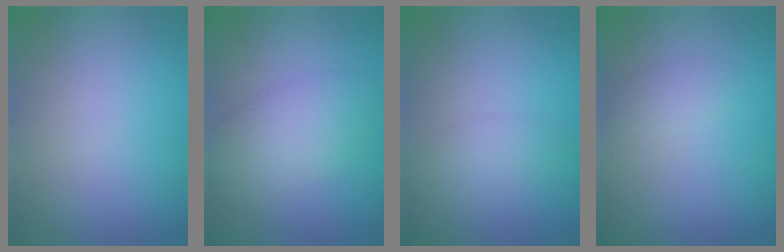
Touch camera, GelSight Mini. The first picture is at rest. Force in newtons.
{"total": 4.5, "press": 4.5, "slide": 0.1}
{"total": 1.8, "press": 1.8, "slide": 0.1}
{"total": 1.1, "press": 1.1, "slide": 0.0}